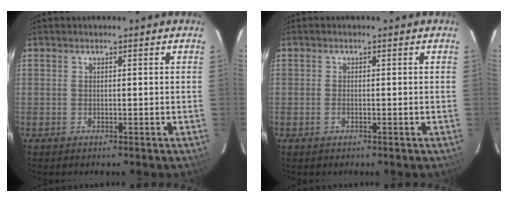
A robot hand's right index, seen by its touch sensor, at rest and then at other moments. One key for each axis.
{"total": 1.0, "fx": -0.4, "fy": 0.5, "fz": 0.7, "tx": -0.016, "ty": -0.001, "tz": -0.008}